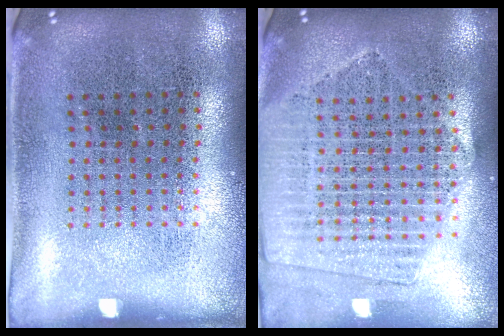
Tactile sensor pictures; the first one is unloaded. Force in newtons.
{"total": 2.1, "press": 1.9, "slide": 0.8}